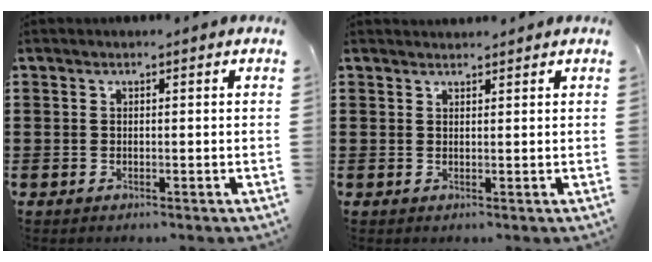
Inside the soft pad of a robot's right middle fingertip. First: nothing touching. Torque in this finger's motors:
{"motor_torque": [-0.01, -0.24, 0.04, 0.01]}